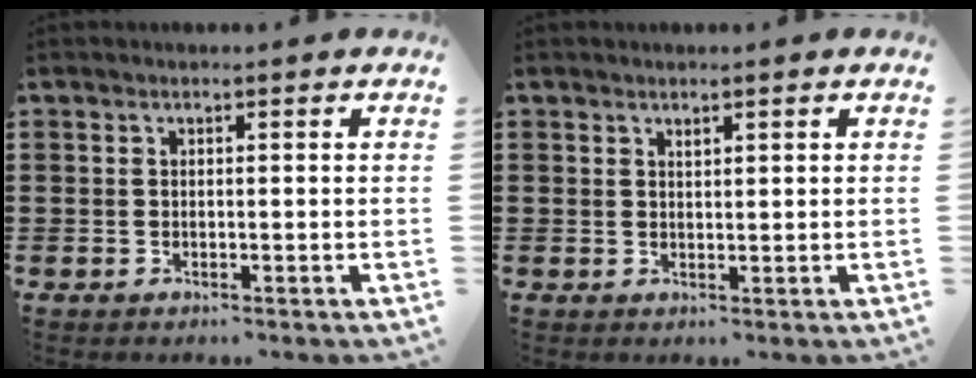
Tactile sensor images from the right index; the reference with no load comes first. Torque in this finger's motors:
{"motor_torque": [-0.17, -0.27, 0.03, 0.00]}